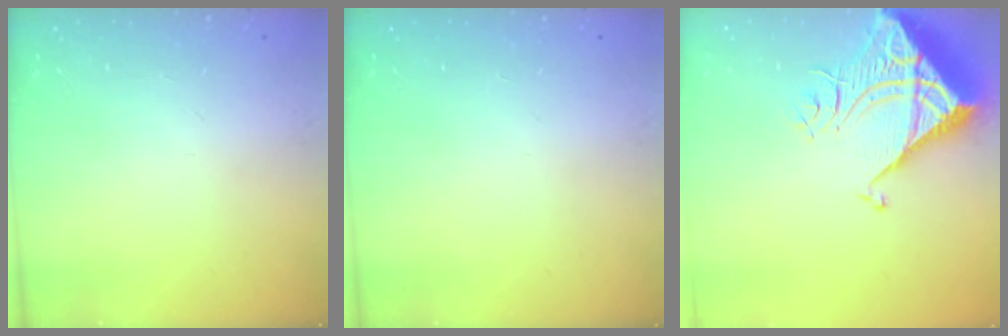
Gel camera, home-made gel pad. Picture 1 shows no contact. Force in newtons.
{"total": 0.0}
{"total": 9.4, "press": 9.3, "slide": 1.0}